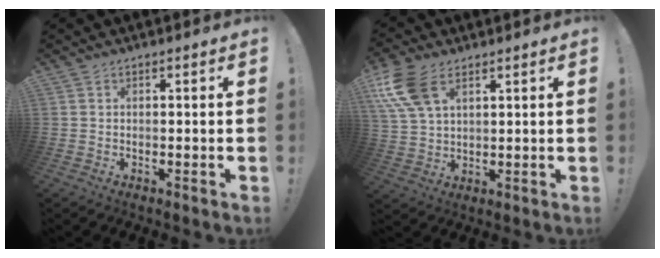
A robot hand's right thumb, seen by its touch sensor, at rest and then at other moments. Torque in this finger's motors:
{"motor_torque": [0.57, 0.70, 0.16, 0.15, 0.11]}